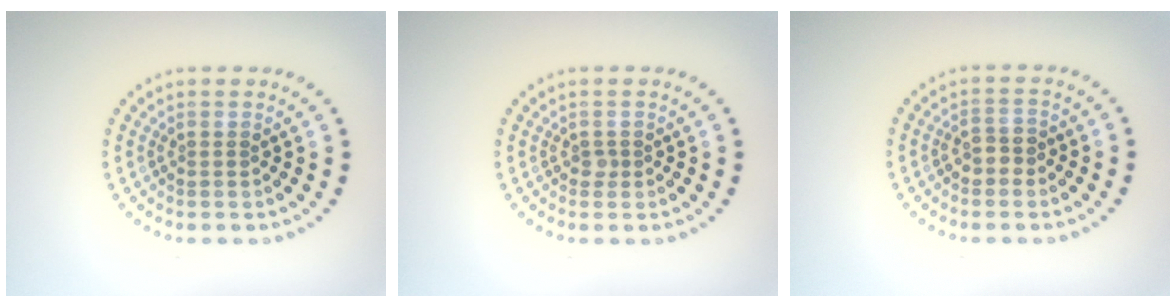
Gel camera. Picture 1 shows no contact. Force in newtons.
{"total": 0.7, "press": 0.5, "slide": 0.4}
{"total": 1.7, "press": 1.6, "slide": 0.5}